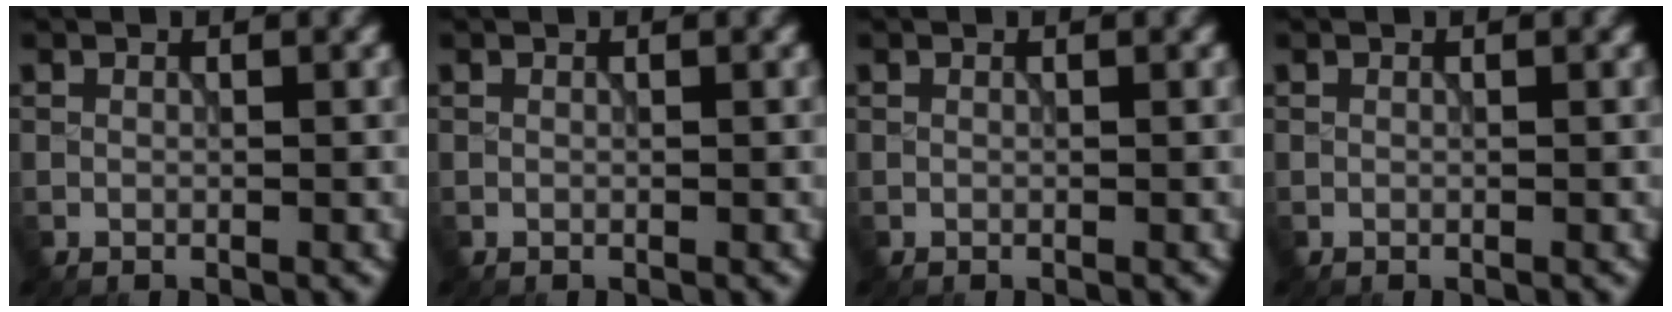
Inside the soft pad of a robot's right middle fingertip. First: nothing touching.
{"total": 0.0}
{"total": 0.0}
{"total": 0.0}